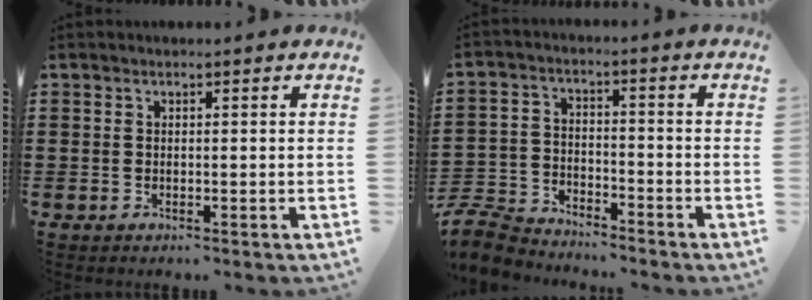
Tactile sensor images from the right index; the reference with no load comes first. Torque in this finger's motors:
{"motor_torque": [-1.37, 0.77, -1.05, -0.21]}